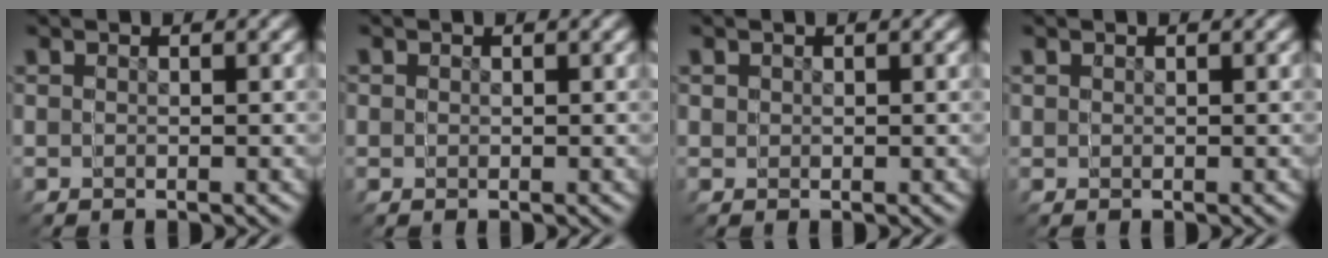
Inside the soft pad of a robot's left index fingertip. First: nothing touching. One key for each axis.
{"total": 1.4, "fx": 0.2, "fy": 1.4, "fz": -0.3, "tx": 0.004, "ty": -0.012, "tz": 0.009}
{"total": 1.4, "fx": 0.5, "fy": 1.3, "fz": 0.3, "tx": 0.000, "ty": -0.003, "tz": 0.012}
{"total": 1.2, "fx": 0.5, "fy": 1.0, "fz": 0.5, "tx": -0.005, "ty": -0.002, "tz": 0.010}